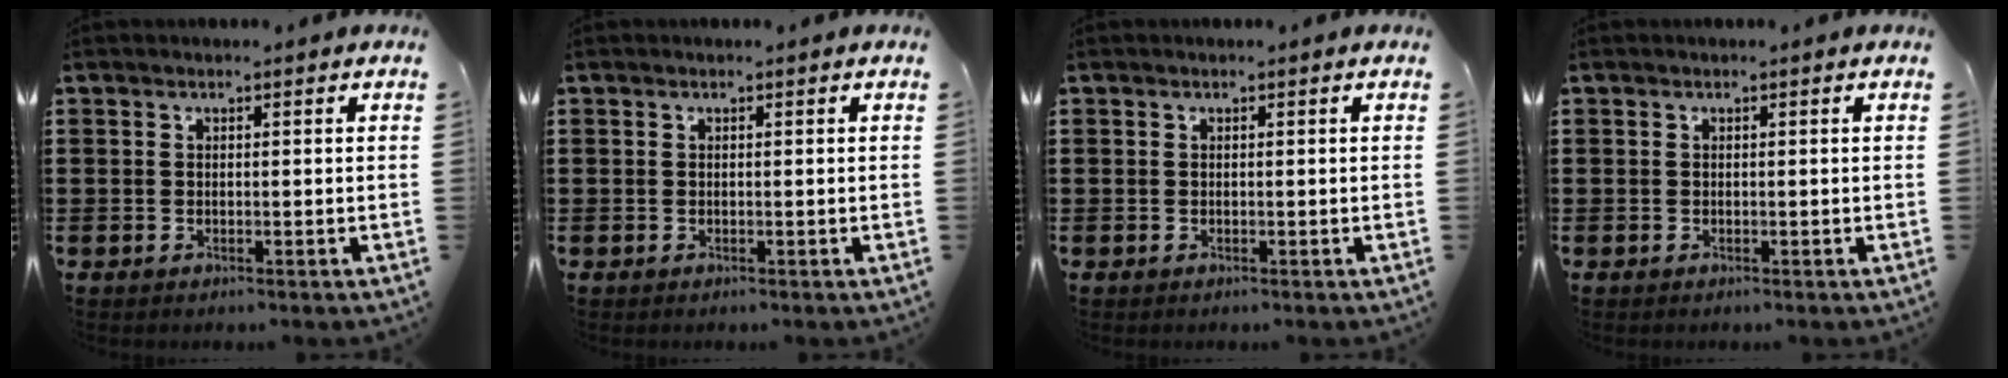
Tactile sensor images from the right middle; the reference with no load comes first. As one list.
[{"total": 0.0}, {"total": 0.0}, {"total": 0.0}]